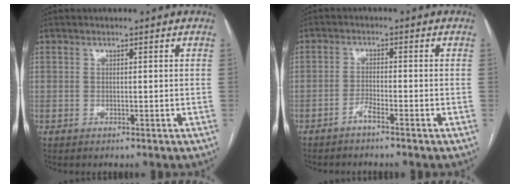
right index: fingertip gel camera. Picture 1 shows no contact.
{"total": 1.9, "force": [-1.6, -0.1, 1.0], "torque": [-0.023, 0.000, -0.033]}